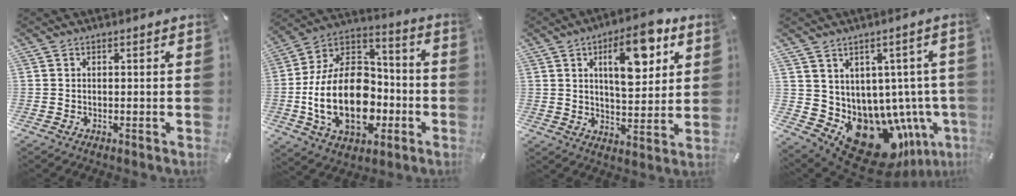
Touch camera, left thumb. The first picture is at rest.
{"total": 24.6, "force": [-6.0, 16.3, 17.4], "torque": [-0.349, 0.013, -0.093]}
{"total": 14.1, "force": [6.2, 6.6, 10.9], "torque": [-0.155, -0.017, 0.100]}
{"total": 15.9, "force": [-5.7, 11.2, 9.6], "torque": [-0.126, -0.019, -0.065]}